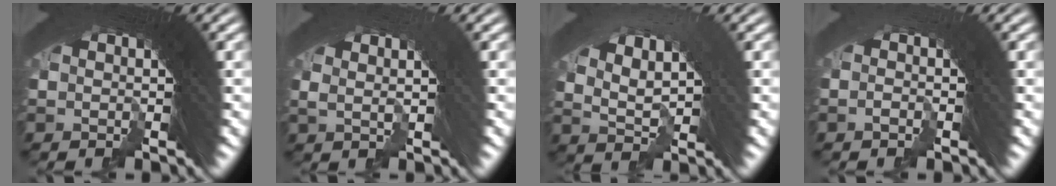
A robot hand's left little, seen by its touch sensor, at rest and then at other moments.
{"total": 1.4, "force": [0.6, -0.3, 1.2], "torque": [-0.004, 0.014, 0.012]}
{"total": 2.7, "force": [0.8, 1.0, 2.4], "torque": [-0.023, 0.006, 0.020]}
{"total": 1.9, "force": [-1.6, -0.6, -0.8], "torque": [0.025, 0.010, -0.036]}